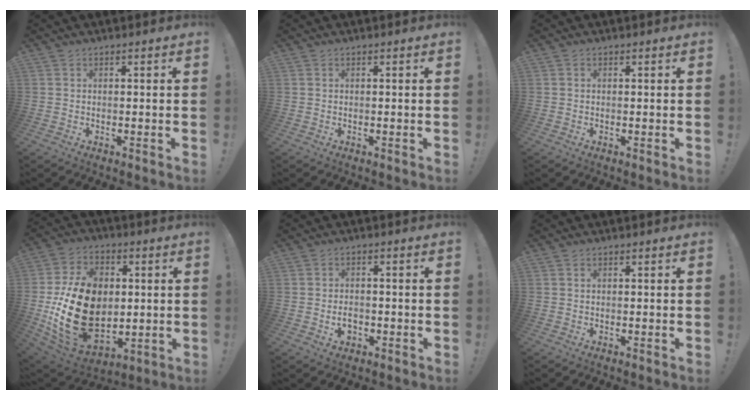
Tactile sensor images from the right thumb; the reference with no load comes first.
{"total": 0.0}
{"total": 0.0}
{"total": 26.0, "force": [-1.2, 18.4, 18.4], "torque": [-0.343, 0.005, 0.001]}
{"total": 3.4, "force": [-1.0, 2.4, 2.1], "torque": [-0.028, -0.003, -0.020]}
{"total": 0.6, "force": [0.4, 0.4, 0.3], "torque": [-0.006, 0.001, 0.008]}